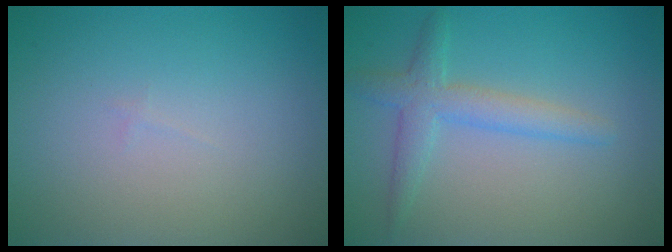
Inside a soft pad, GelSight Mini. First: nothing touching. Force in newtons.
{"total": 3.0, "press": 3.0, "slide": 0.0}